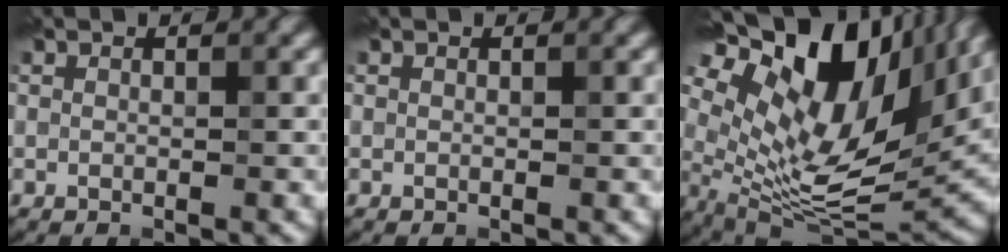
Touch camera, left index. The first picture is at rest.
{"total": 0.0}
{"total": 17.5, "force": [6.9, 8.3, 13.8], "torque": [-0.268, 0.017, 0.128]}